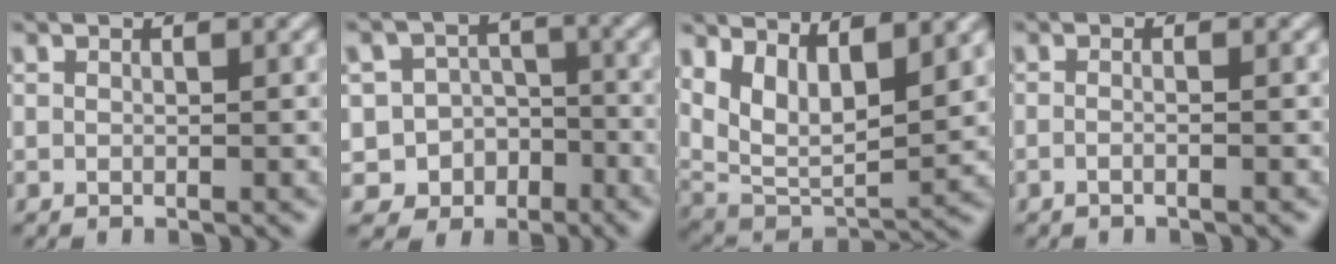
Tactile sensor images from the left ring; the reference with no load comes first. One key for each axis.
{"total": 6.8, "fx": -4.0, "fy": 5.4, "fz": 1.4, "tx": -0.002, "ty": -0.006, "tz": -0.072}
{"total": 7.6, "fx": 3.4, "fy": 3.6, "fz": 5.8, "tx": -0.115, "ty": -0.018, "tz": 0.067}
{"total": 1.5, "fx": -0.4, "fy": 0.7, "fz": 1.3, "tx": -0.002, "ty": -0.012, "tz": -0.023}